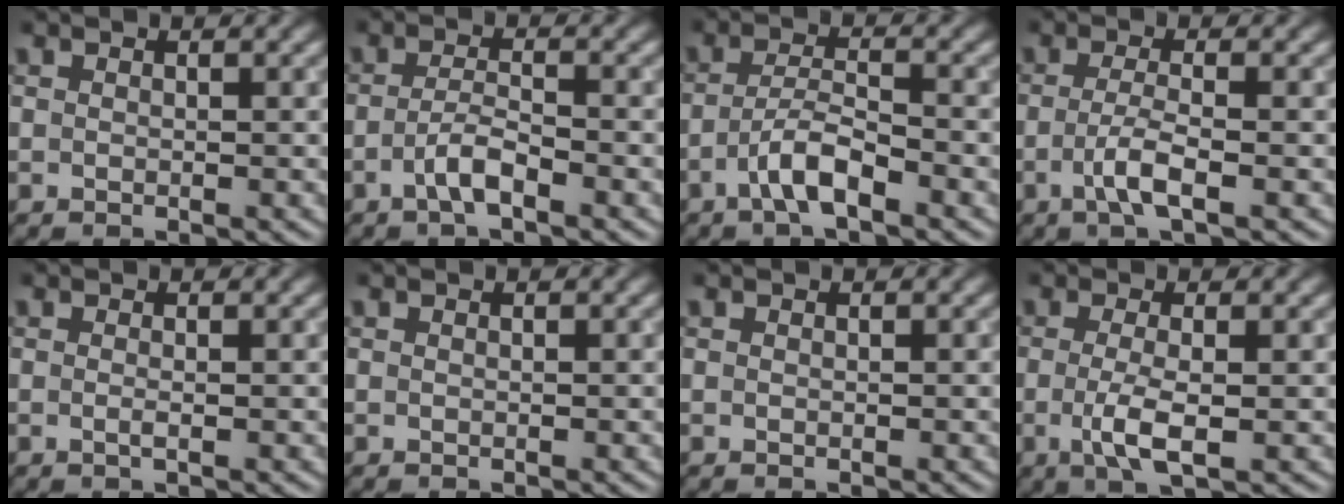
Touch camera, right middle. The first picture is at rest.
{"total": 2.4, "force": [-1.2, 0.5, 2.0], "torque": [-0.040, 0.007, -0.029]}
{"total": 3.4, "force": [-2.0, 0.7, 2.7], "torque": [-0.055, 0.011, -0.043]}
{"total": 2.9, "force": [-0.9, 0.6, 2.7], "torque": [-0.053, -0.001, -0.022]}
{"total": 0.8, "force": [-0.1, 0.2, 0.8], "torque": [-0.014, -0.002, -0.004]}
{"total": 0.0}
{"total": 0.0}
{"total": 3.4, "force": [-0.6, 0.9, 3.2], "torque": [-0.068, -0.009, -0.011]}